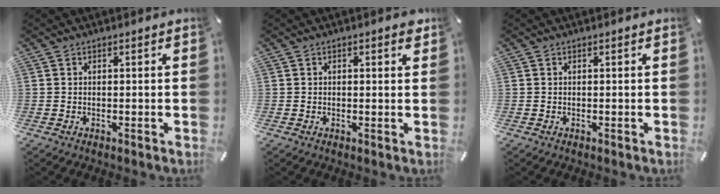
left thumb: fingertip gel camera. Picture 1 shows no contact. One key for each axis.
{"total": 1.2, "fx": 0.5, "fy": 0.6, "fz": 0.9, "tx": -0.009, "ty": 0.001, "tz": 0.006}
{"total": 0.0}